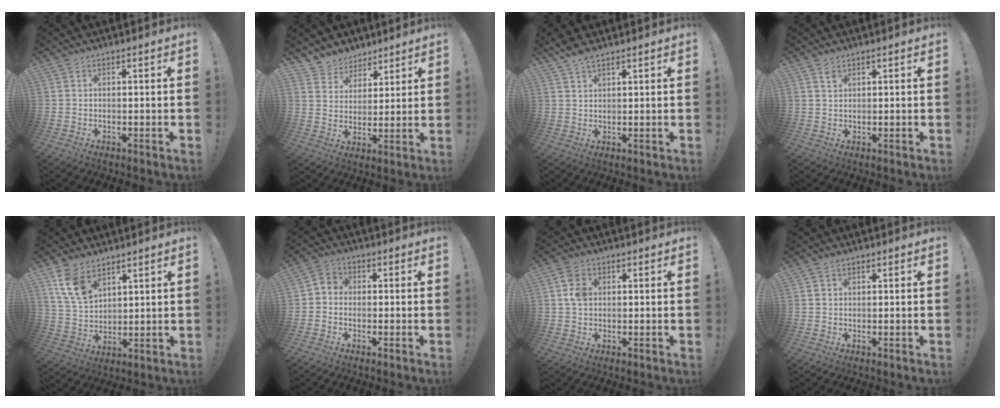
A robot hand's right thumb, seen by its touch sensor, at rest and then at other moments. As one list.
[{"total": 7.0, "force": [5.0, 4.9, 0.0], "torque": [0.001, -0.049, 0.099]}, {"total": 4.2, "force": [3.3, 1.1, 2.4], "torque": [-0.042, -0.016, 0.059]}, {"total": 1.4, "force": [1.0, 0.7, 0.6], "torque": [-0.002, -0.006, 0.018]}, {"total": 9.7, "force": [6.3, 5.6, 4.9], "torque": [-0.095, -0.026, 0.126]}, {"total": 3.5, "force": [-1.8, 2.5, 1.6], "torque": [-0.035, 0.014, -0.034]}, {"total": 5.2, "force": [0.8, 3.6, 3.6], "torque": [-0.066, 0.006, 0.015]}, {"total": 0.8, "force": [0.5, 0.5, 0.2], "torque": [0.001, -0.001, 0.009]}]